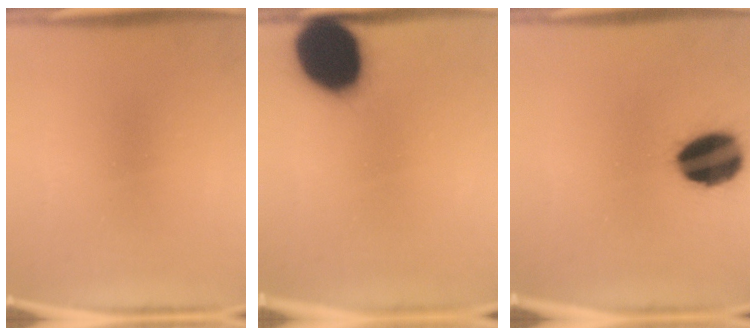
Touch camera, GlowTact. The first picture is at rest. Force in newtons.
{"total": 20.4}
{"total": 14.7}